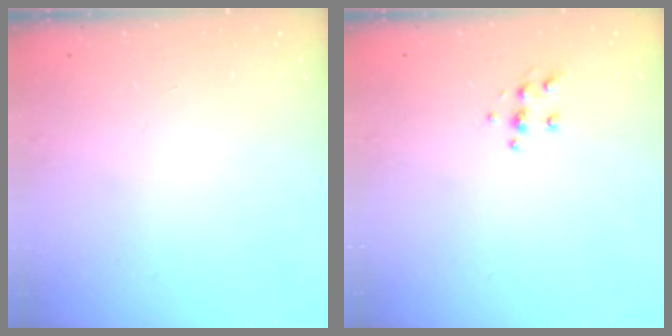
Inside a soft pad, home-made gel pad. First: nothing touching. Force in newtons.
{"total": 5.1, "press": 5.1, "slide": 0.5}